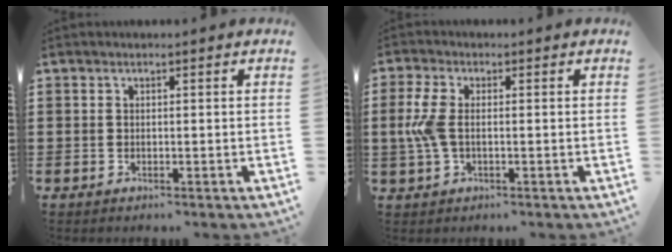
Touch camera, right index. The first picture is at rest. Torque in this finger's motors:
{"motor_torque": [1.09, 0.22, 0.50, 0.17]}